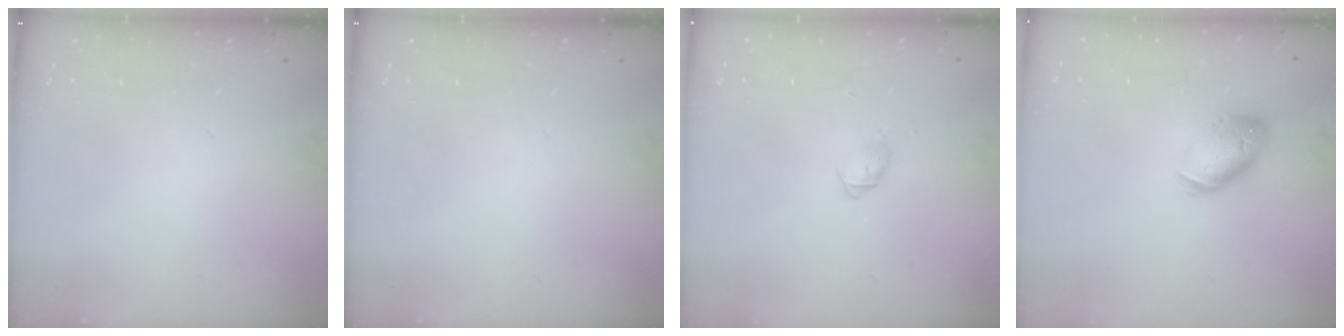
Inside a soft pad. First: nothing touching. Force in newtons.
{"total": 0.0}
{"total": 4.2, "press": 4.0, "slide": 1.0}
{"total": 12.4, "press": 12.3, "slide": 1.9}